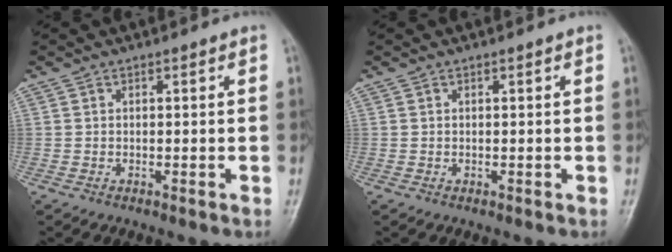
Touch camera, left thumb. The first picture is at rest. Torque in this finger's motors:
{"motor_torque": [-0.13, -0.05, -0.09, -0.10, 0.00]}